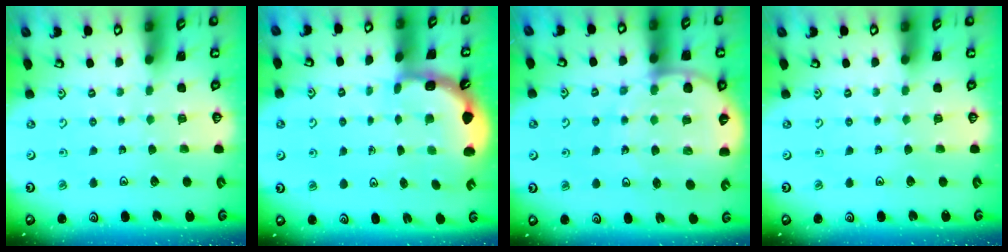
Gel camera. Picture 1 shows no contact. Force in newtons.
{"total": 2.7, "press": 2.7, "slide": 0.6}
{"total": 11.0, "press": 10.8, "slide": 2.3}
{"total": 0.0}